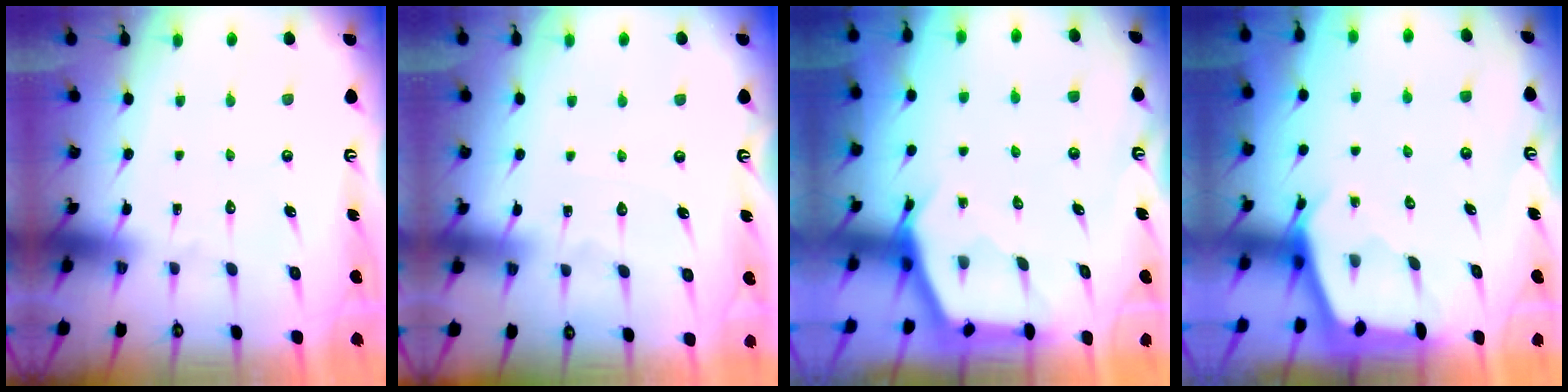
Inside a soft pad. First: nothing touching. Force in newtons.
{"total": 3.4, "press": 3.4, "slide": 0.4}
{"total": 3.0, "press": 3.0, "slide": 0.3}
{"total": 2.6, "press": 2.5, "slide": 0.3}